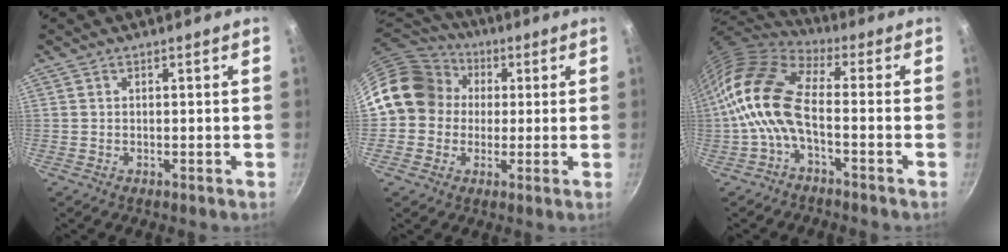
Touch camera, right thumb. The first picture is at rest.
{"total": 14.9, "force": [1.5, 13.1, 6.8], "torque": [-0.097, 0.036, 0.010]}
{"total": 12.4, "force": [-2.2, 5.8, 10.7], "torque": [-0.212, 0.030, -0.059]}